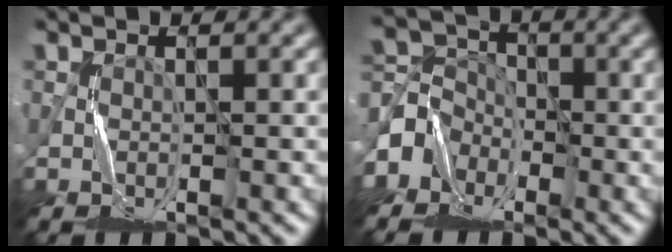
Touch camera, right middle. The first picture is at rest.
{"total": 3.1, "force": [-1.9, 2.4, 0.2], "torque": [0.002, 0.011, -0.052]}